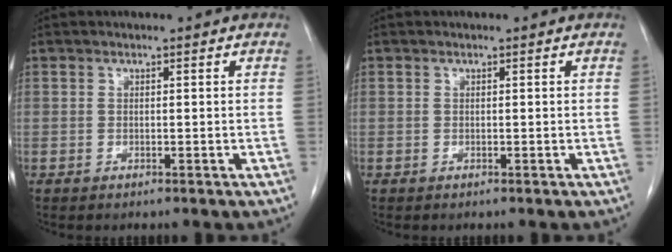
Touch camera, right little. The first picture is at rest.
{"total": 0.0}